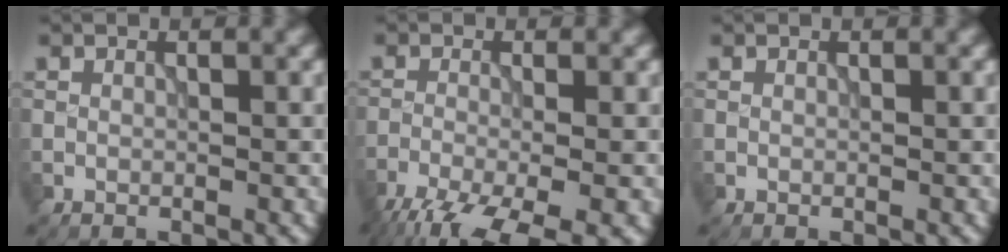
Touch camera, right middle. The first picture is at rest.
{"total": 9.1, "force": [-6.2, 2.7, 6.0], "torque": [-0.114, -0.041, -0.102]}
{"total": 0.0}